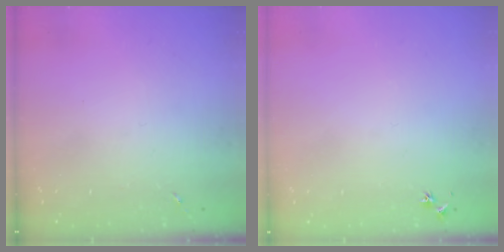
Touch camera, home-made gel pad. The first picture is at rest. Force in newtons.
{"total": 2.9, "press": 2.8, "slide": 0.3}